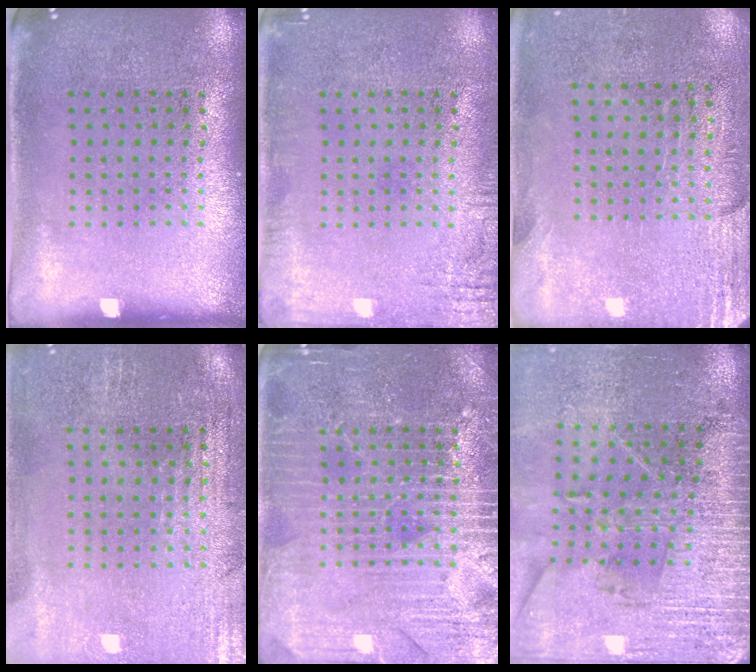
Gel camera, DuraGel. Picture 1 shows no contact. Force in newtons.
{"total": 2.0, "press": 2.0, "slide": 0.2}
{"total": 2.8, "press": 2.4, "slide": 1.4}
{"total": 0.6, "press": 0.5, "slide": 0.3}
{"total": 4.0, "press": 4.0, "slide": 0.6}
{"total": 3.3, "press": 3.1, "slide": 1.0}